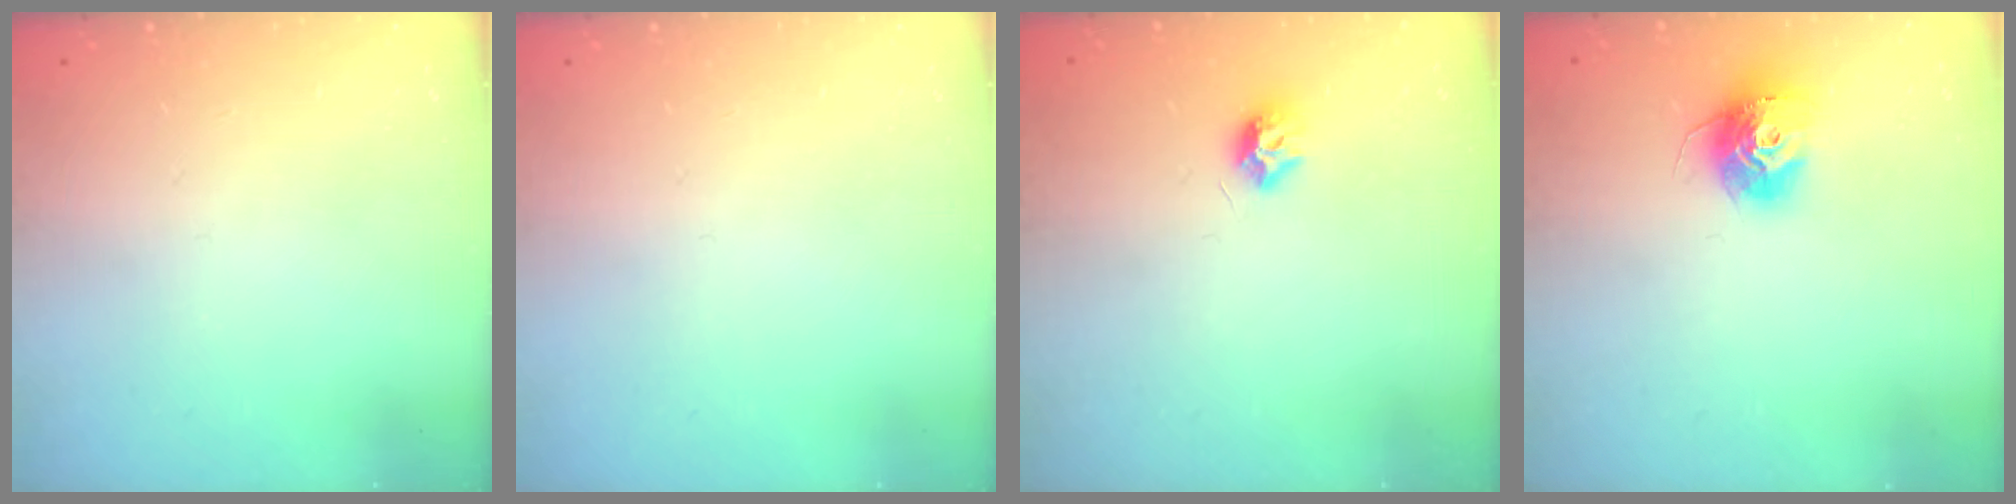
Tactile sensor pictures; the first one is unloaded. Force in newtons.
{"total": 0.0}
{"total": 7.4, "press": 7.4, "slide": 0.2}
{"total": 11.8, "press": 11.8, "slide": 0.9}